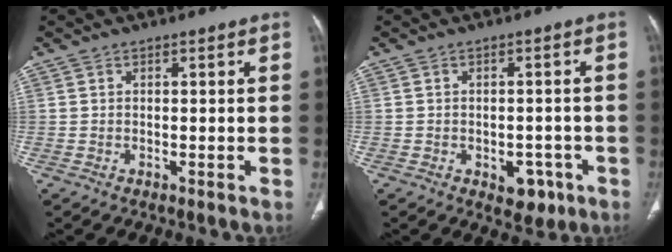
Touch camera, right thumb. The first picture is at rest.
{"total": 4.9, "force": [-2.2, 3.3, 2.9], "torque": [-0.016, 0.011, -0.020]}